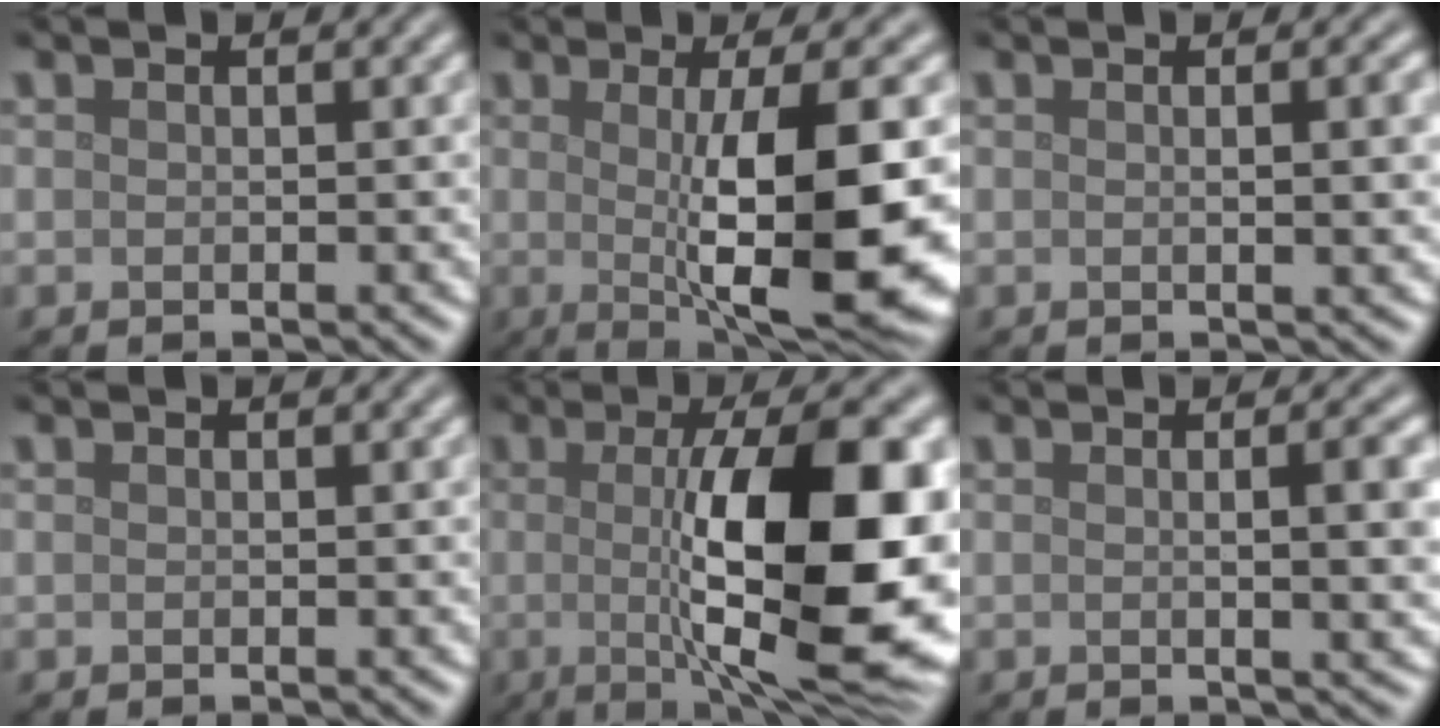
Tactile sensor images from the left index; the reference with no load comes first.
{"total": 12.1, "force": [-0.7, 2.6, 11.8], "torque": [-0.160, -0.010, -0.008]}
{"total": 3.1, "force": [0.3, 0.9, 3.0], "torque": [-0.032, 0.004, 0.001]}
{"total": 0.0}
{"total": 13.0, "force": [-0.3, 3.6, 12.5], "torque": [-0.163, -0.007, -0.008]}
{"total": 4.6, "force": [0.3, 1.4, 4.4], "torque": [-0.045, 0.008, 0.001]}